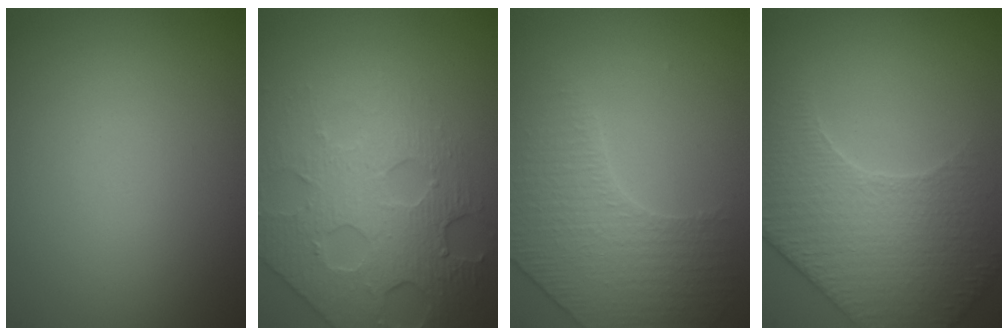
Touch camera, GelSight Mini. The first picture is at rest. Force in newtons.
{"total": 6.3, "press": 5.2, "slide": 3.7}
{"total": 3.8, "press": 3.6, "slide": 1.2}
{"total": 4.6, "press": 4.6, "slide": 0.2}